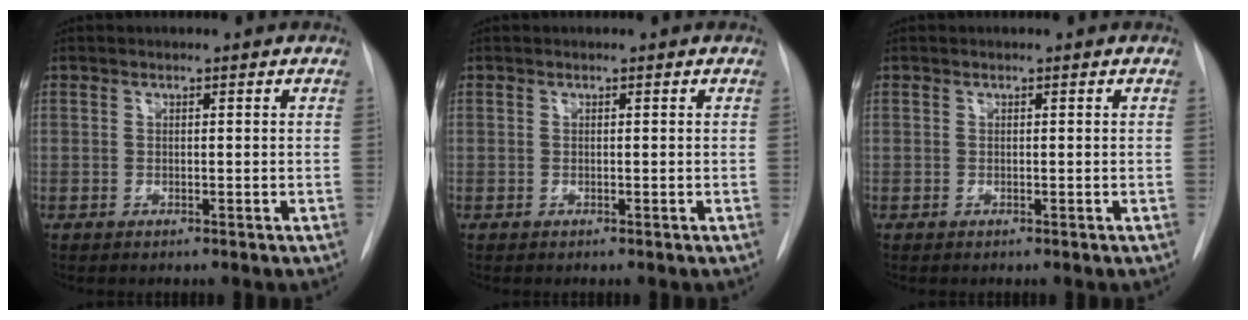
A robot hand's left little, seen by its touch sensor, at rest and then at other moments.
{"total": 0.0}
{"total": 0.0}